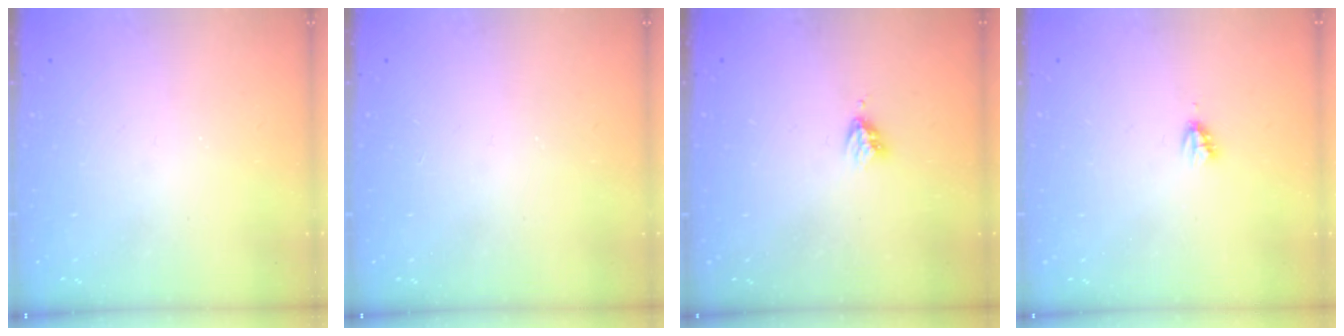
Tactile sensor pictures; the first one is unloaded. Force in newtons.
{"total": 1.7, "press": 1.7, "slide": 0.2}
{"total": 3.2, "press": 3.2, "slide": 0.3}
{"total": 2.2, "press": 2.2, "slide": 0.3}